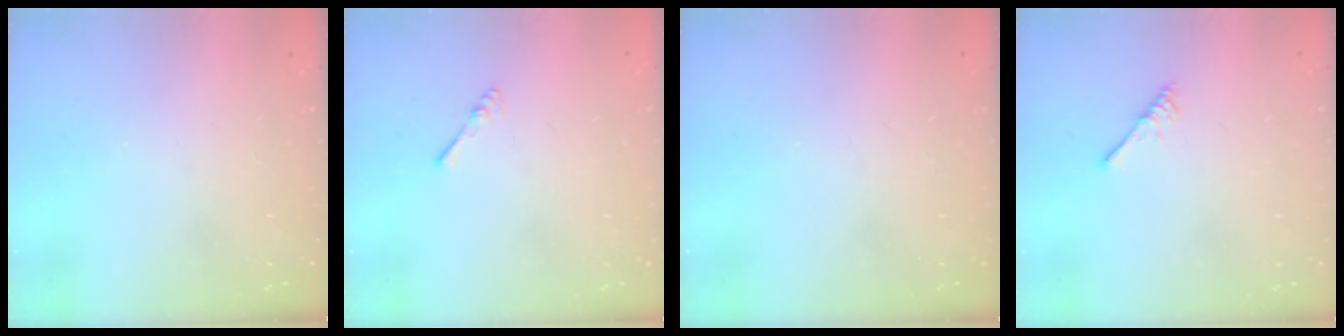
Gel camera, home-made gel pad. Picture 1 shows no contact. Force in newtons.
{"total": 2.2, "press": 2.2, "slide": 0.4}
{"total": 0.0}
{"total": 2.9, "press": 2.9, "slide": 0.5}